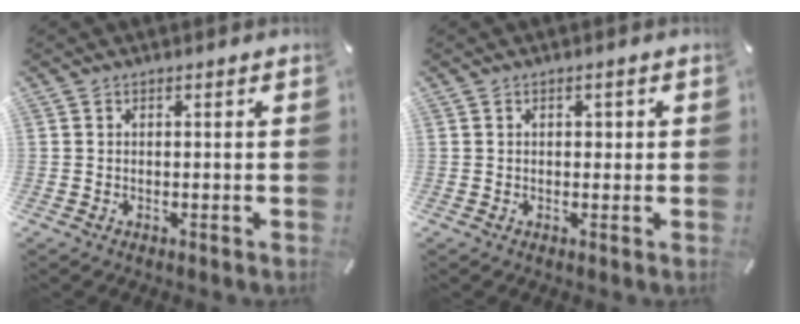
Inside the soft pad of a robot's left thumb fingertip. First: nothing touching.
{"total": 1.2, "force": [0.2, 0.9, 0.8], "torque": [-0.009, 0.003, -0.002]}